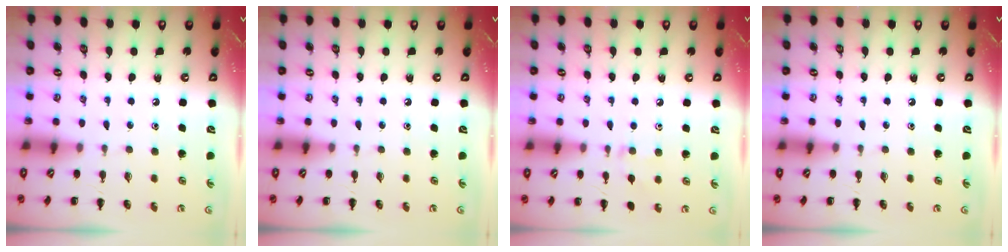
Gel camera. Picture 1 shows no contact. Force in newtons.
{"total": 0.0}
{"total": 6.6, "press": 6.3, "slide": 2.0}
{"total": 0.0}